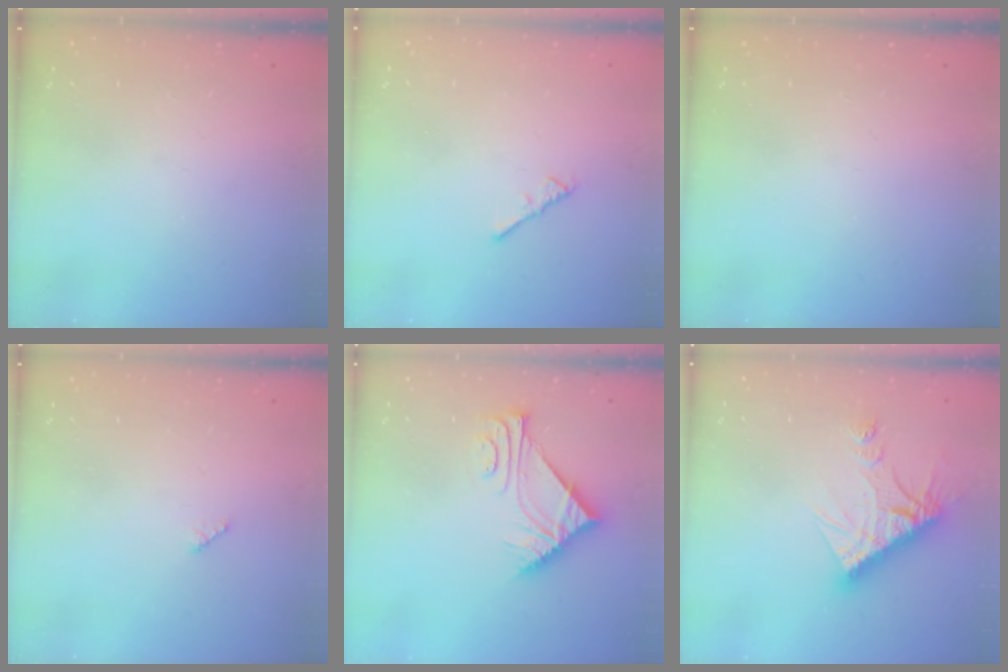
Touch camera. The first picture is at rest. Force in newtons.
{"total": 2.2, "press": 2.1, "slide": 0.5}
{"total": 0.0}
{"total": 2.9, "press": 2.9, "slide": 0.4}
{"total": 7.7, "press": 7.7, "slide": 0.1}
{"total": 13.5, "press": 13.5, "slide": 1.1}